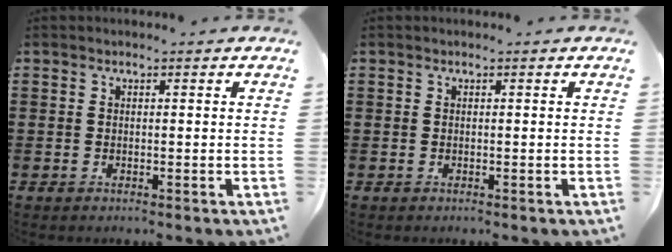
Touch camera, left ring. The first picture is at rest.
{"total": 0.0}